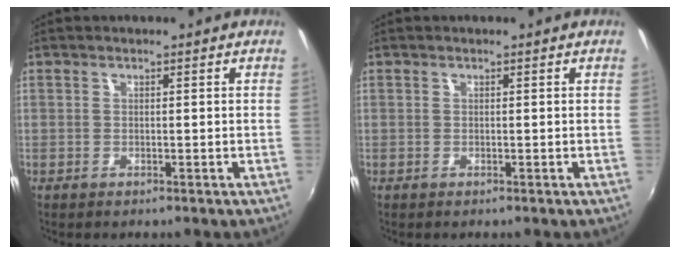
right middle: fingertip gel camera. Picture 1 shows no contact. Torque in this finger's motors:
{"motor_torque": [0.00, 0.00, 0.00, 0.00]}